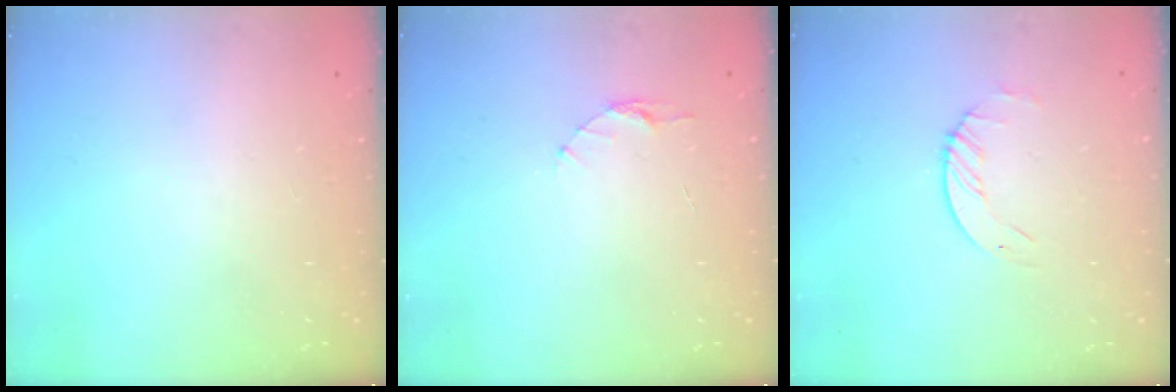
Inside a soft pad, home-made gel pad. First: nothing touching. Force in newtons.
{"total": 3.5, "press": 3.5, "slide": 0.3}
{"total": 1.6, "press": 1.6, "slide": 0.2}